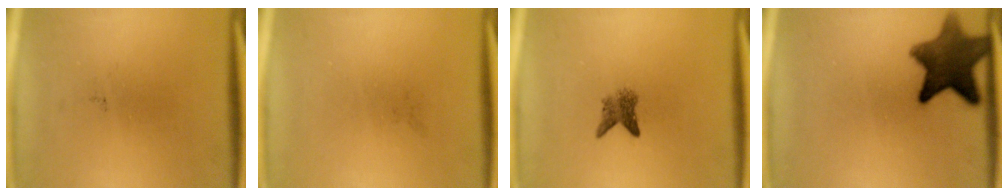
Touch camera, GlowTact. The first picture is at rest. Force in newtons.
{"total": 0.0}
{"total": 2.6}
{"total": 10.7}